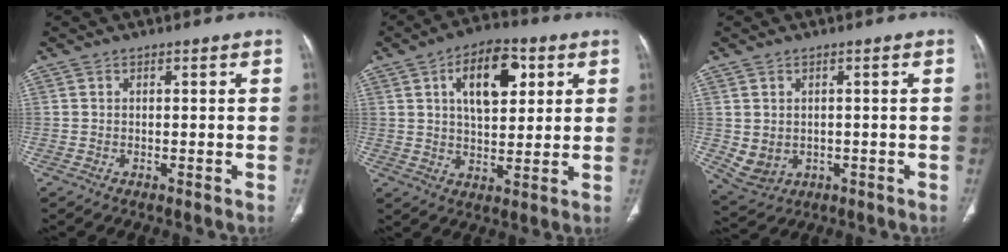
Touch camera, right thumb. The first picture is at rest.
{"total": 12.9, "force": [4.5, 6.8, 9.9], "torque": [-0.123, -0.005, 0.071]}
{"total": 5.1, "force": [-0.3, 4.3, 2.7], "torque": [-0.049, 0.000, 0.018]}